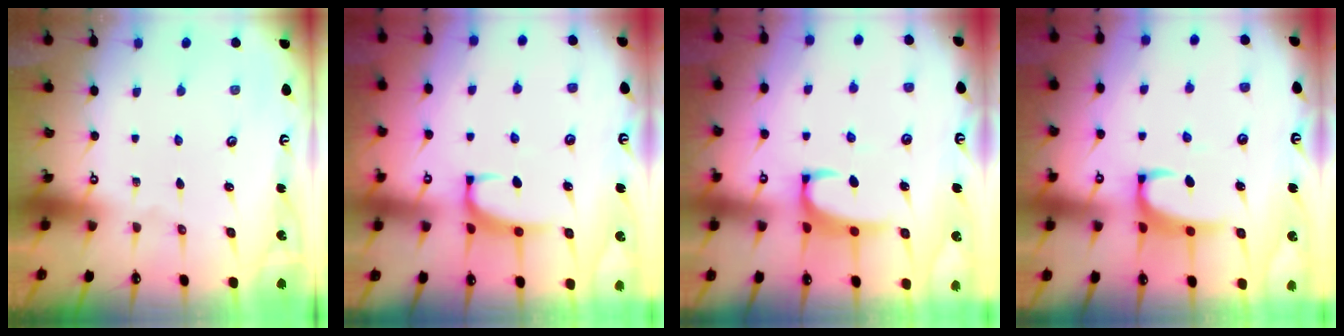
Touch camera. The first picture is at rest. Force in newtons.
{"total": 2.9, "press": 2.8, "slide": 1.0}
{"total": 3.3, "press": 3.2, "slide": 0.8}
{"total": 3.3, "press": 3.2, "slide": 0.7}